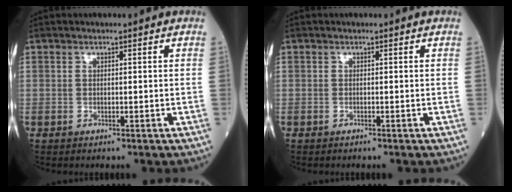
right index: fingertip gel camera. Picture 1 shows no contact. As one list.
[{"total": 0.0}]